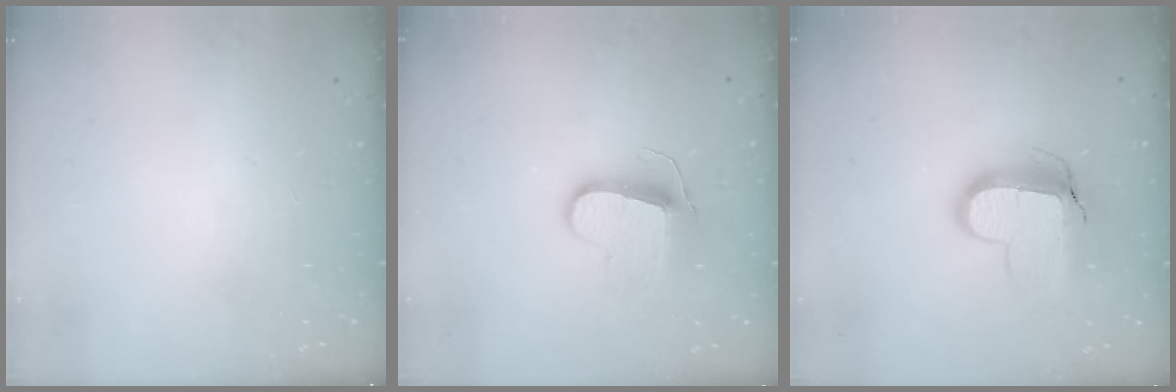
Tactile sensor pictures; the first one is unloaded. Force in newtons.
{"total": 9.6, "press": 9.6, "slide": 0.2}
{"total": 12.6, "press": 12.6, "slide": 1.0}